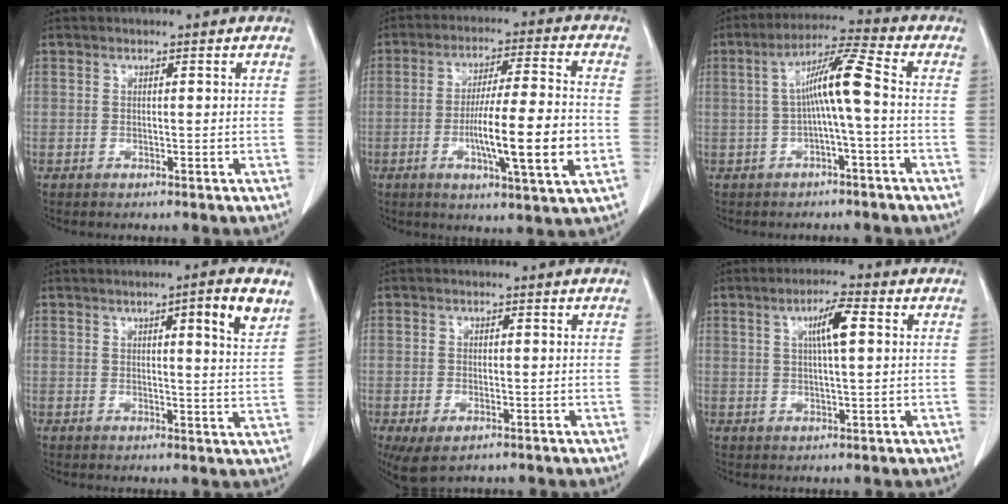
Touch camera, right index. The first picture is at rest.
{"total": 13.7, "force": [-3.2, 0.5, 13.3], "torque": [-0.224, -0.007, -0.056]}
{"total": 7.6, "force": [-0.4, -0.3, 7.6], "torque": [-0.136, 0.024, -0.008]}
{"total": 6.3, "force": [3.4, 0.2, 5.3], "torque": [-0.070, -0.008, 0.043]}
{"total": 4.6, "force": [-2.4, 2.2, 3.3], "torque": [-0.062, -0.011, -0.034]}
{"total": 5.4, "force": [1.5, 0.5, 5.1], "torque": [-0.090, 0.005, 0.026]}